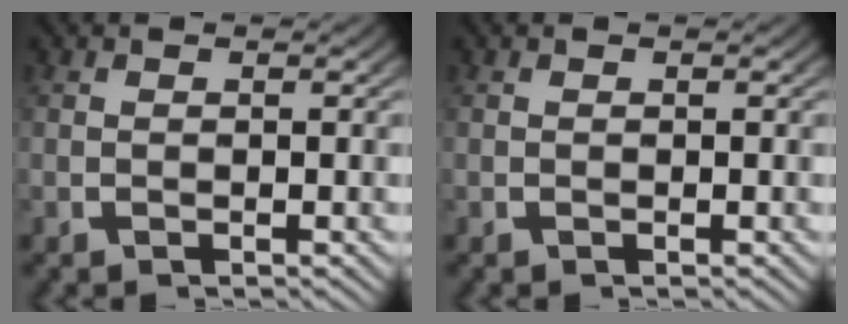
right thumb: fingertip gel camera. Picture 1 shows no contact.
{"total": 0.0}